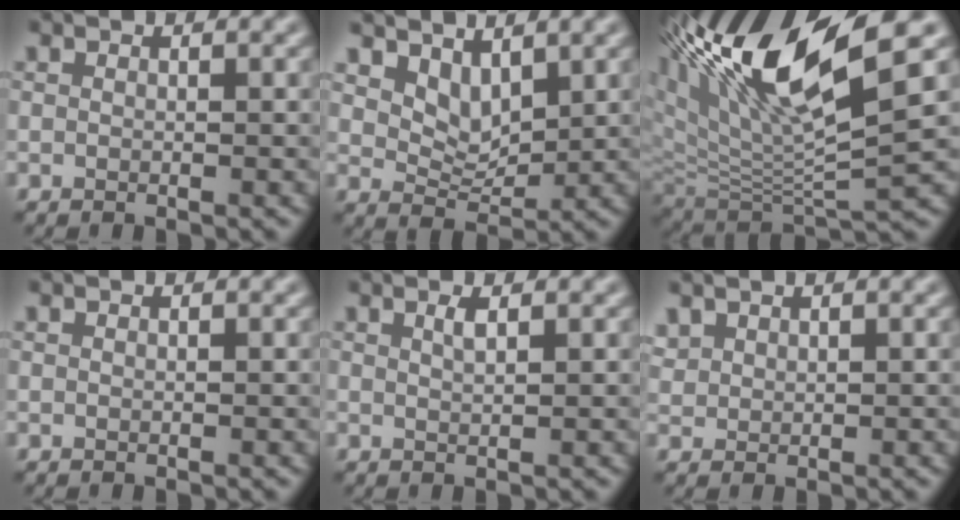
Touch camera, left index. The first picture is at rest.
{"total": 3.8, "force": [2.6, 2.0, 2.0], "torque": [-0.045, -0.009, 0.049]}
{"total": 14.7, "force": [5.8, 4.3, 12.8], "torque": [-0.249, 0.013, 0.107]}
{"total": 0.0}
{"total": 0.9, "force": [0.3, 0.2, 0.8], "torque": [-0.011, 0.002, 0.005]}
{"total": 1.2, "force": [0.9, 0.7, 0.3], "torque": [-0.015, 0.007, 0.028]}